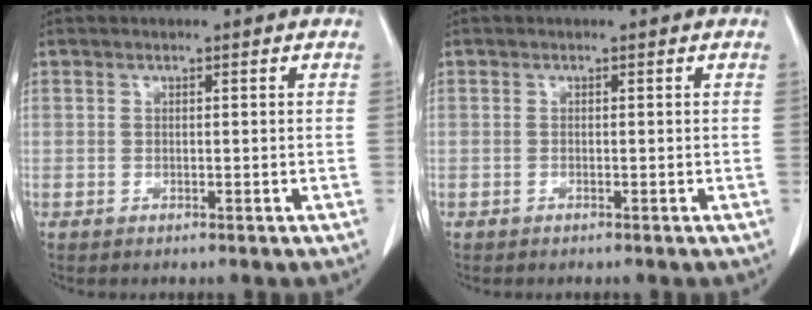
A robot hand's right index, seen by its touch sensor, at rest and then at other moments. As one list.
[{"total": 0.0}]